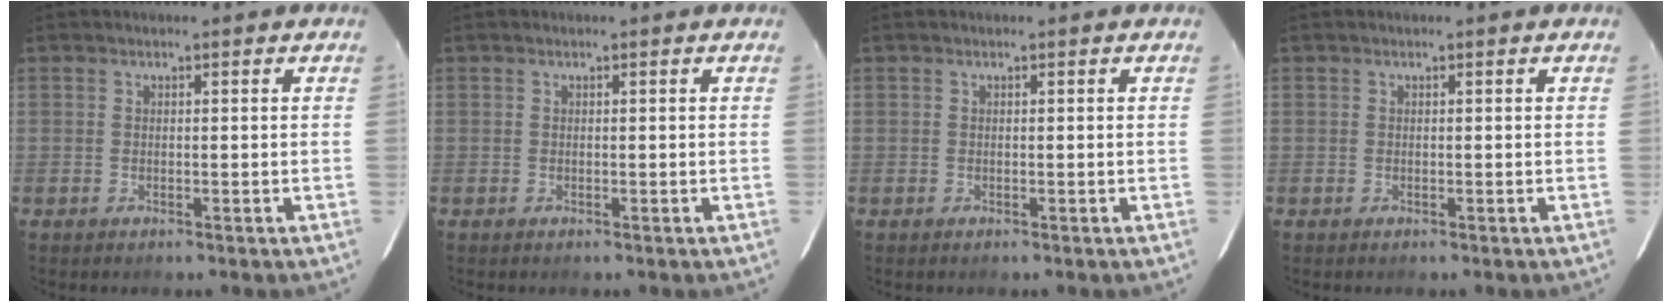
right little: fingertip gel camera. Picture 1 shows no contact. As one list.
[{"total": 0.0}, {"total": 0.0}, {"total": 0.0}]